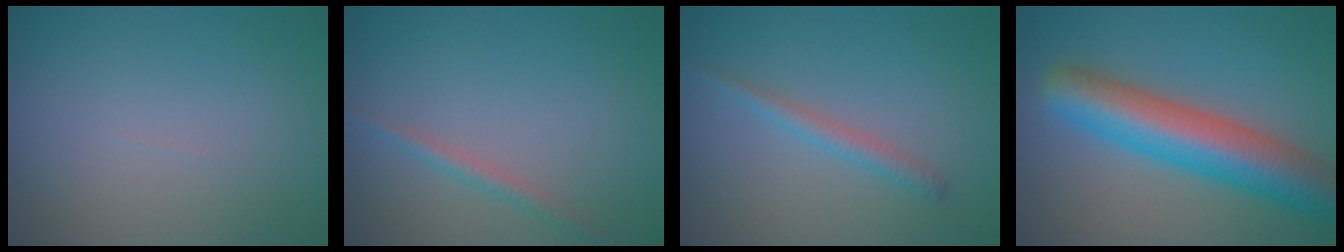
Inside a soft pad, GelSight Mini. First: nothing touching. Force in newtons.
{"total": 1.4, "press": 1.4, "slide": 0.0}
{"total": 1.7, "press": 1.7, "slide": 0.1}
{"total": 9.0, "press": 9.0, "slide": 0.4}